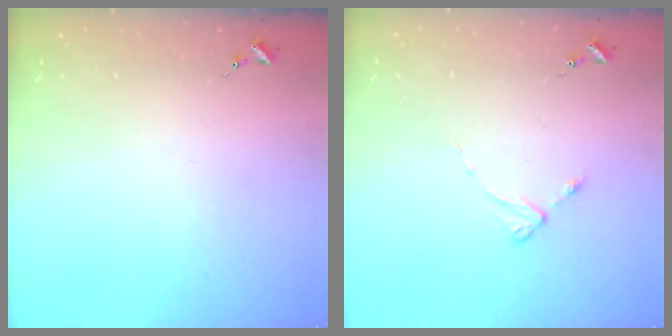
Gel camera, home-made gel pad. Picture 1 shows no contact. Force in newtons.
{"total": 2.5, "press": 2.5, "slide": 0.3}